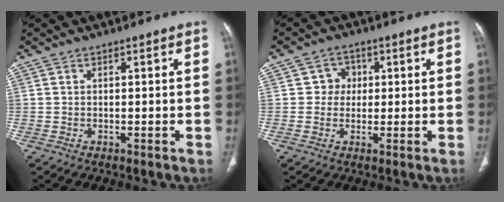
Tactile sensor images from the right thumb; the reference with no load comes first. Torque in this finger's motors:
{"motor_torque": [-0.11, 0.14, -0.13, -0.01, 0.05]}